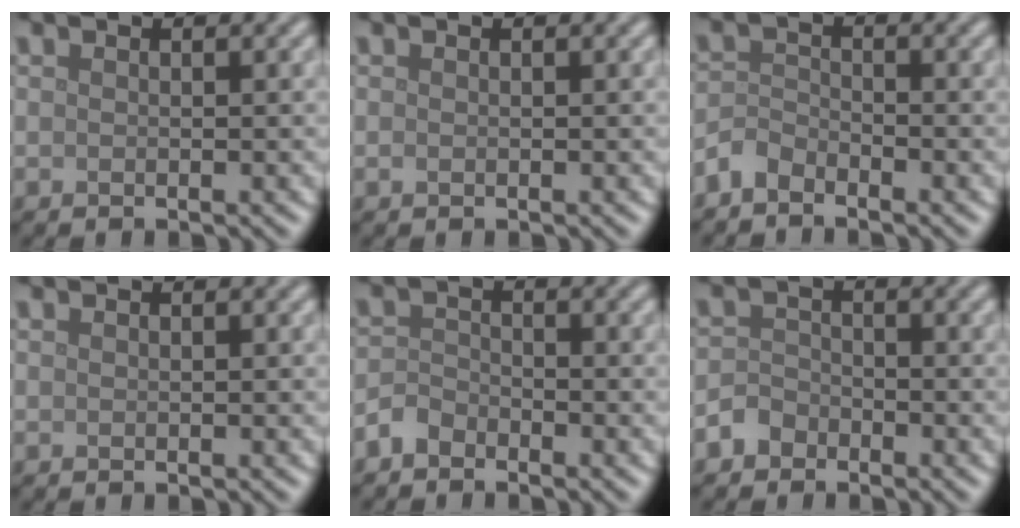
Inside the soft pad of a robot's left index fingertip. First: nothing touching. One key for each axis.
{"total": 0.0}
{"total": 2.1, "fx": -1.9, "fy": 0.8, "fz": 0.5, "tx": -0.010, "ty": 0.005, "tz": -0.046}
{"total": 0.0}
{"total": 1.8, "fx": -1.5, "fy": 0.9, "fz": 0.4, "tx": -0.004, "ty": 0.008, "tz": -0.036}
{"total": 1.9, "fx": -1.4, "fy": 1.2, "fz": 0.3, "tx": 0.001, "ty": 0.009, "tz": -0.030}